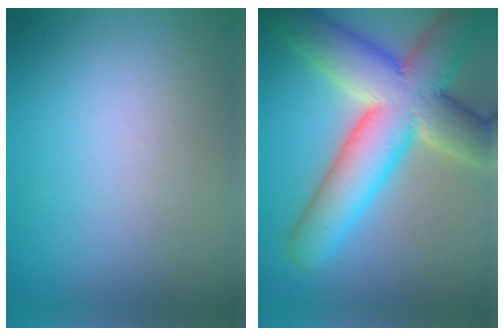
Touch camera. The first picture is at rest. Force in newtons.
{"total": 12.1, "press": 12.1, "slide": 0.7}